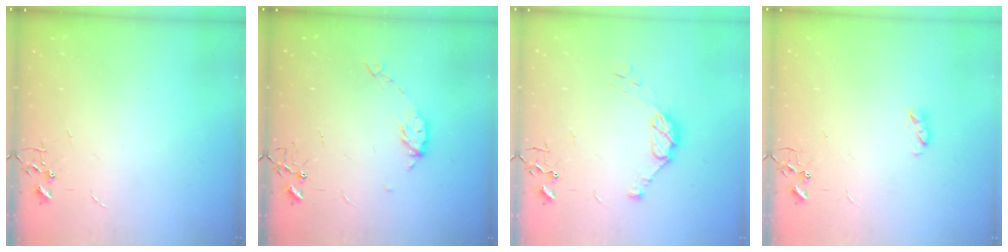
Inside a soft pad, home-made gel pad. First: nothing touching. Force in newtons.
{"total": 7.1, "press": 7.1, "slide": 0.3}
{"total": 9.4, "press": 9.4, "slide": 0.6}
{"total": 3.6, "press": 3.5, "slide": 0.5}